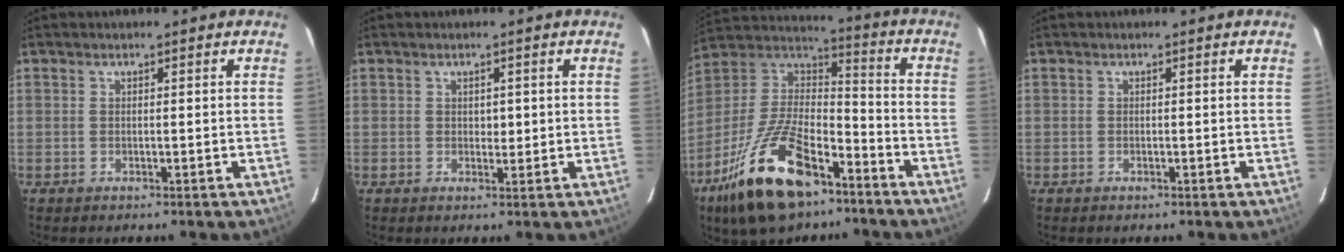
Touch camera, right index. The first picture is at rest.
{"total": 1.7, "force": [0.3, 1.1, 1.3], "torque": [-0.013, -0.001, 0.005]}
{"total": 19.8, "force": [-12.4, 7.2, 13.7], "torque": [-0.296, -0.007, -0.229]}
{"total": 0.0}